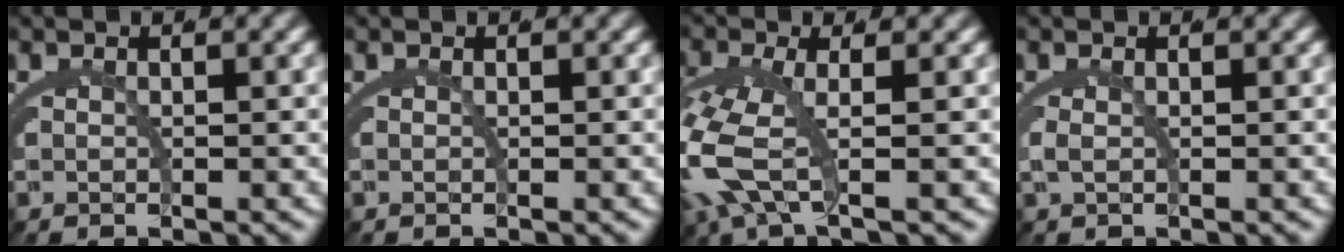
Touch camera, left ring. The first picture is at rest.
{"total": 0.0}
{"total": 5.3, "force": [-1.1, 1.9, 4.8], "torque": [-0.146, -0.027, -0.002]}
{"total": 0.9, "force": [0.1, -0.3, 0.8], "torque": [-0.025, -0.008, 0.008]}